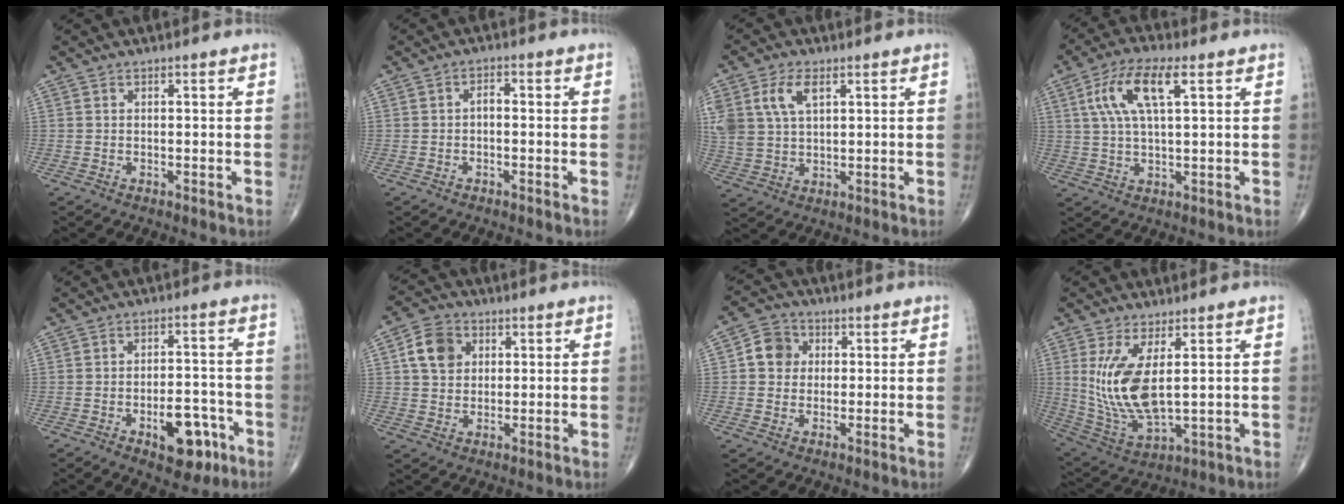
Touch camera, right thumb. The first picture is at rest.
{"total": 1.7, "force": [-0.4, 1.0, 1.3], "torque": [-0.015, 0.010, -0.011]}
{"total": 9.6, "force": [3.9, 5.5, 6.9], "torque": [-0.149, -0.001, 0.082]}
{"total": 10.4, "force": [3.6, 3.5, 9.2], "torque": [-0.193, 0.010, 0.068]}
{"total": 9.9, "force": [-4.5, 5.1, 7.2], "torque": [-0.076, 0.030, -0.058]}
{"total": 7.6, "force": [2.2, 6.0, 4.1], "torque": [-0.055, 0.001, 0.034]}
{"total": 6.1, "force": [0.9, 5.5, 2.6], "torque": [-0.024, 0.008, 0.005]}
{"total": 12.9, "force": [2.6, 5.0, 11.7], "torque": [-0.245, -0.029, 0.070]}